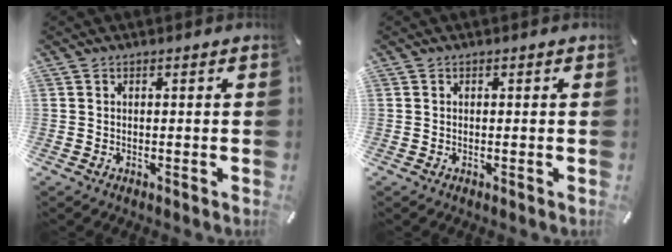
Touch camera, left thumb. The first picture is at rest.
{"total": 0.0}